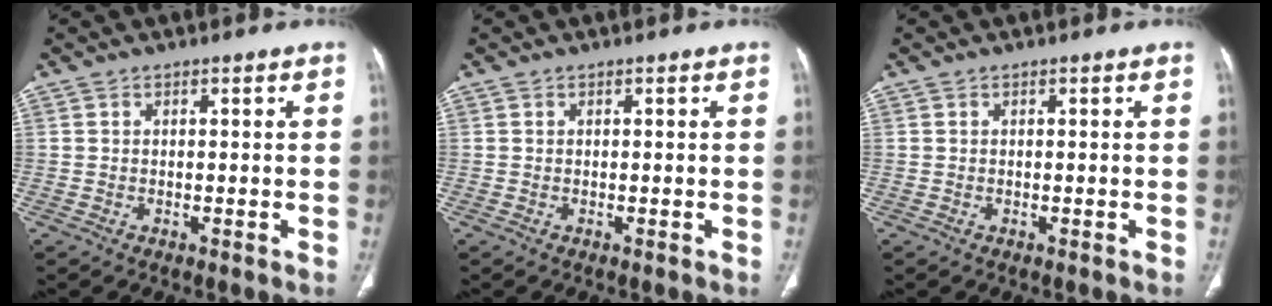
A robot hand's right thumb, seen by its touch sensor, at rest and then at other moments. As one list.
[{"total": 0.0}, {"total": 0.0}]